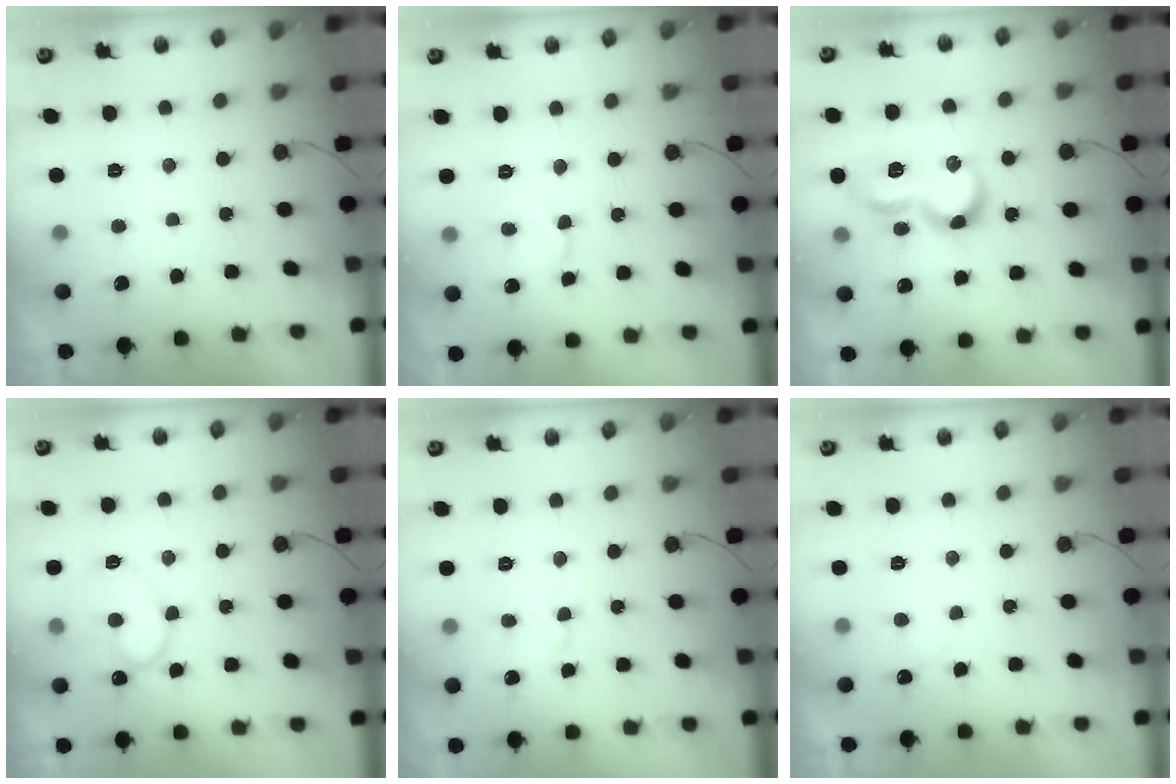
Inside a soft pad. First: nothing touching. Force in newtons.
{"total": 5.6, "press": 5.6, "slide": 0.3}
{"total": 12.7, "press": 12.6, "slide": 1.2}
{"total": 13.8, "press": 13.8, "slide": 1.3}
{"total": 4.5, "press": 4.5, "slide": 0.7}
{"total": 4.6, "press": 4.5, "slide": 0.4}